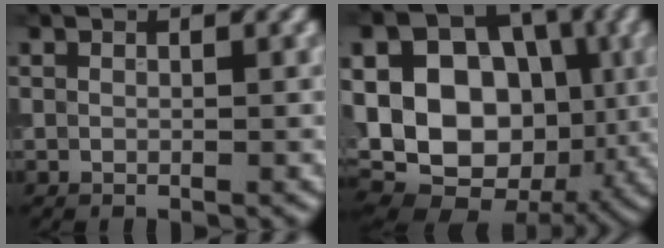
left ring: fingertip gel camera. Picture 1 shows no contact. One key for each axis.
{"total": 17.4, "fx": 1.0, "fy": 13.5, "fz": 10.9, "tx": -0.189, "ty": 0.017, "tz": 0.012}